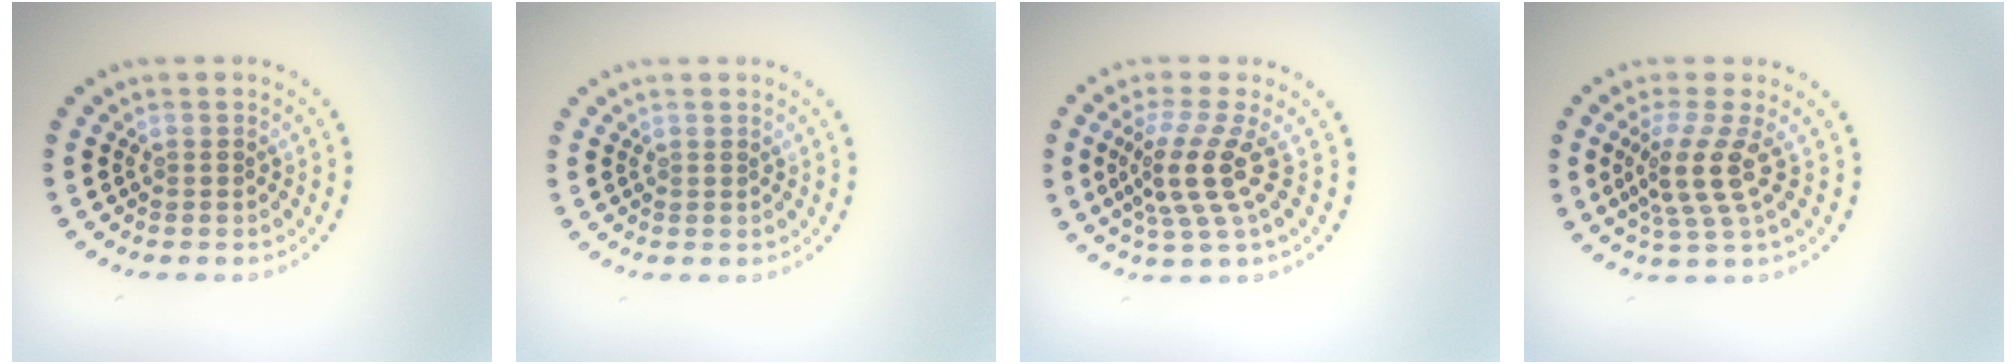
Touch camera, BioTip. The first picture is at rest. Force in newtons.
{"total": 0.0}
{"total": 3.9, "press": 2.7, "slide": 2.8}
{"total": 3.6, "press": 2.6, "slide": 2.4}